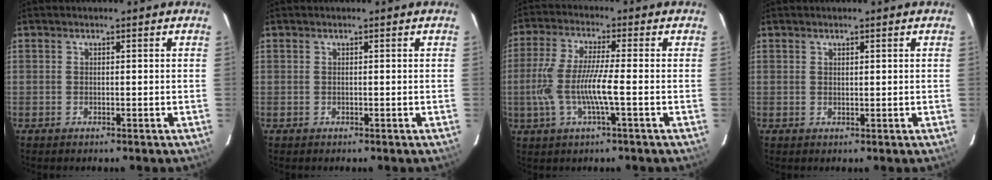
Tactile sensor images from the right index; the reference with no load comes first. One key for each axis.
{"total": 0.0}
{"total": 9.9, "fx": -2.3, "fy": 0.7, "fz": 9.6, "tx": -0.201, "ty": -0.005, "tz": -0.041}
{"total": 0.6, "fx": 0.5, "fy": 0.3, "fz": 0.3, "tx": -0.004, "ty": 0.001, "tz": 0.010}